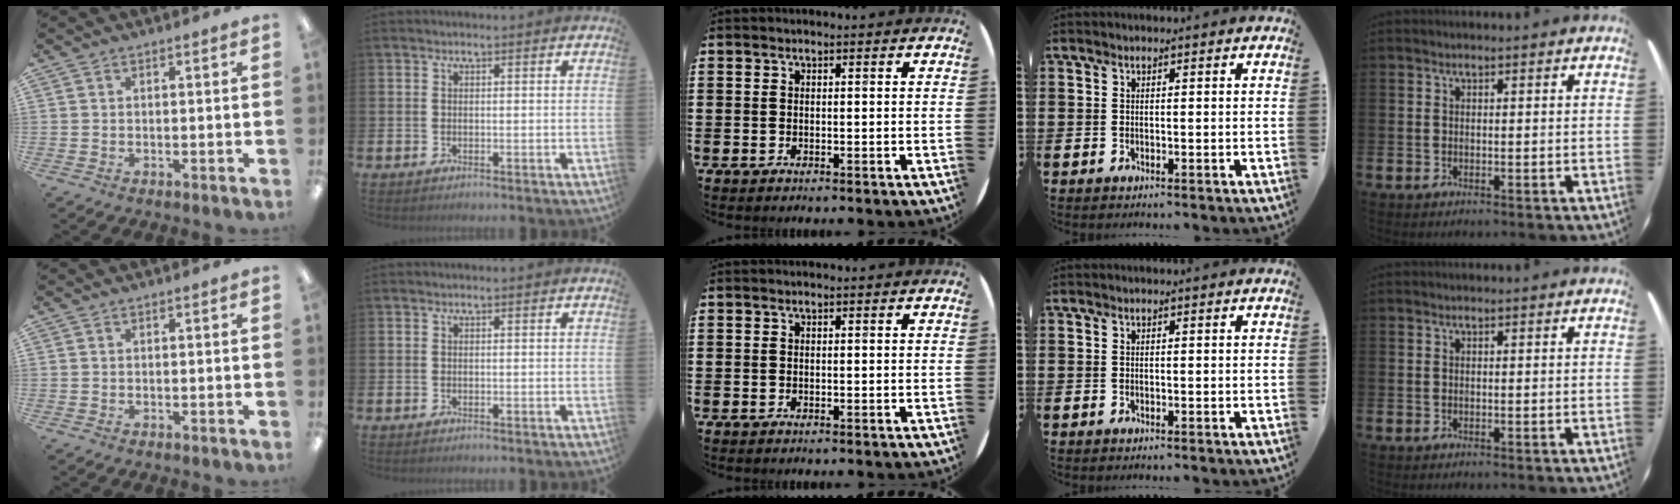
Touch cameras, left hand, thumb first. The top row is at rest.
{}